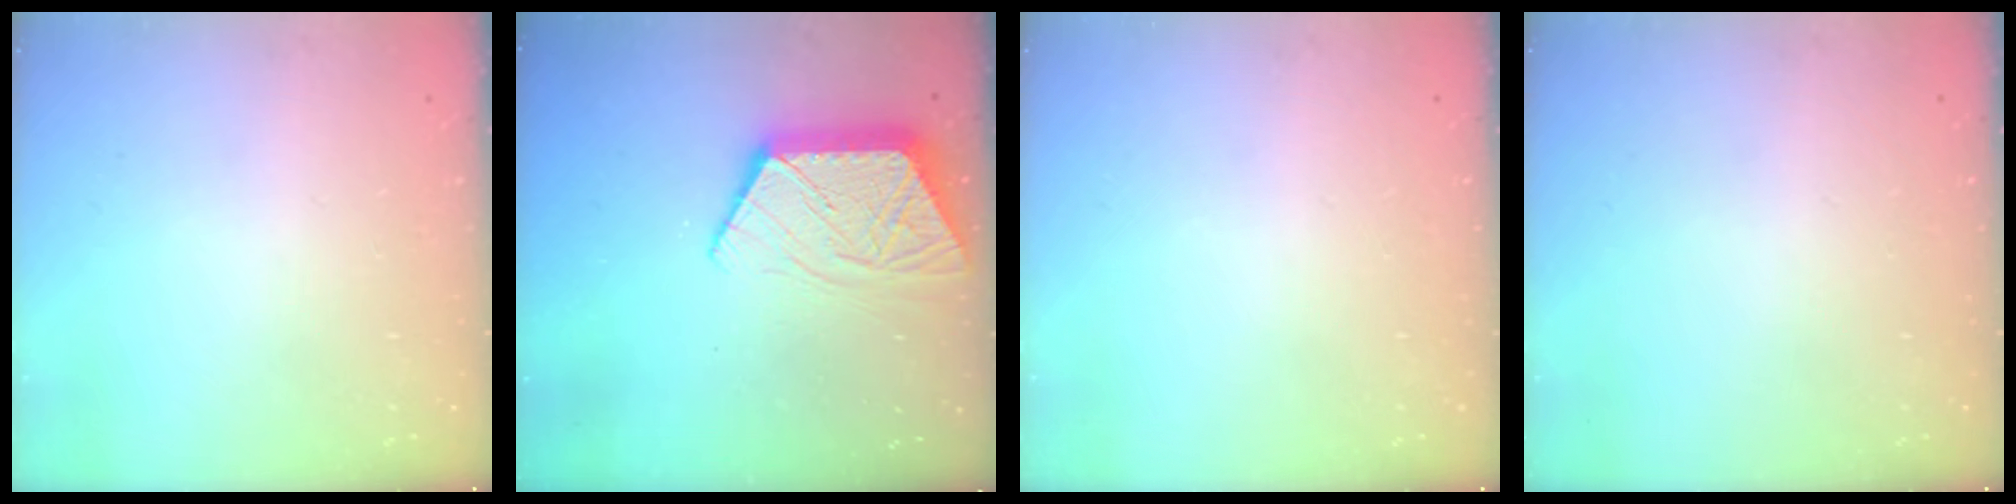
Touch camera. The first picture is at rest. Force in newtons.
{"total": 13.1, "press": 13.1, "slide": 1.0}
{"total": 0.0}
{"total": 0.0}